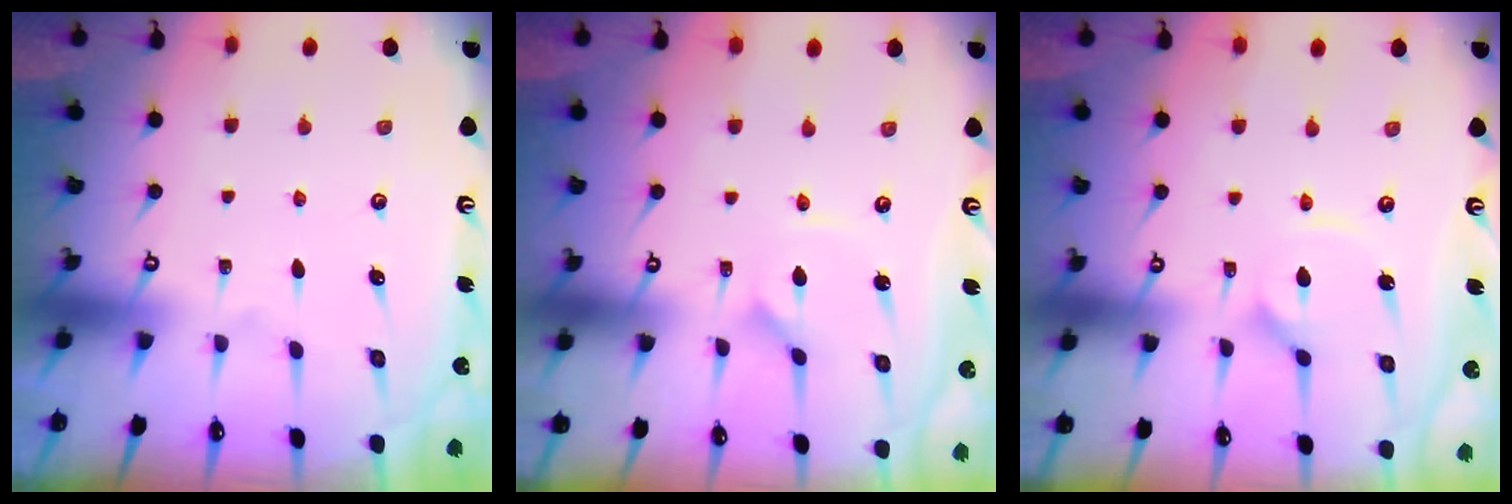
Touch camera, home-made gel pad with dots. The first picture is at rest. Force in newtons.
{"total": 1.7, "press": 1.6, "slide": 0.3}
{"total": 5.6, "press": 5.5, "slide": 0.6}